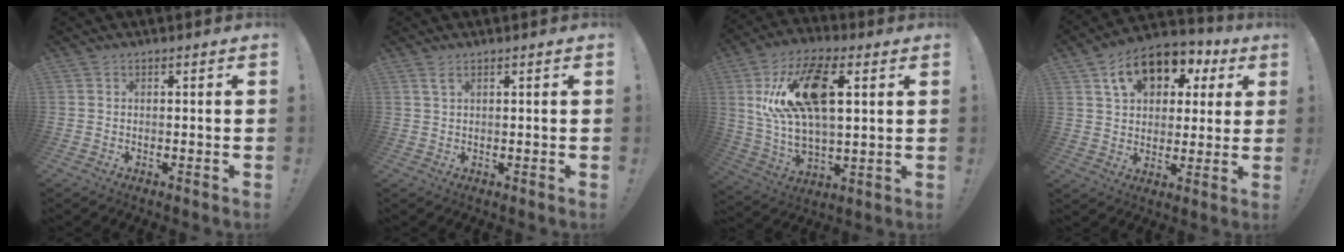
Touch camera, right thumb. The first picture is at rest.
{"total": 2.4, "force": [1.4, 0.8, 1.8], "torque": [-0.030, -0.002, 0.024]}
{"total": 20.0, "force": [6.2, 10.4, 15.9], "torque": [-0.282, -0.008, 0.104]}
{"total": 14.5, "force": [6.6, 10.1, 8.0], "torque": [-0.116, -0.023, 0.122]}